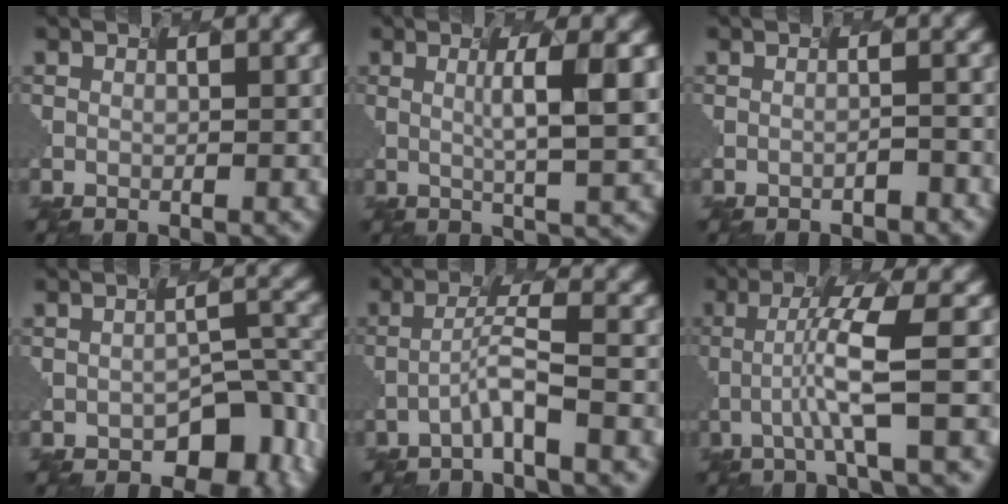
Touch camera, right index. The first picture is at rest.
{"total": 3.8, "force": [0.2, 0.2, 3.8], "torque": [-0.063, 0.005, 0.017]}
{"total": 1.3, "force": [-1.2, -0.1, 0.4], "torque": [-0.009, 0.000, -0.012]}
{"total": 6.6, "force": [-3.9, 3.3, 4.1], "torque": [-0.054, -0.018, -0.032]}
{"total": 2.9, "force": [-2.2, -0.5, 1.7], "torque": [-0.044, 0.017, -0.039]}
{"total": 4.8, "force": [-1.5, 0.0, 4.6], "torque": [-0.094, 0.007, -0.018]}